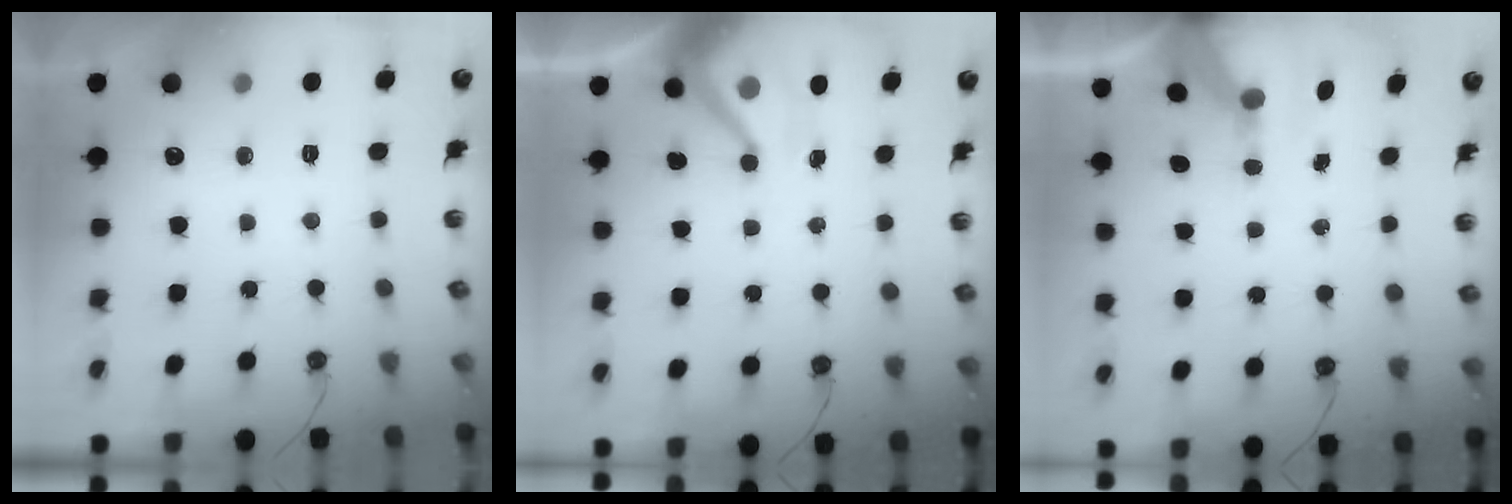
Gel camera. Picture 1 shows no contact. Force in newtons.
{"total": 9.4, "press": 9.3, "slide": 1.1}
{"total": 8.5, "press": 8.4, "slide": 1.0}